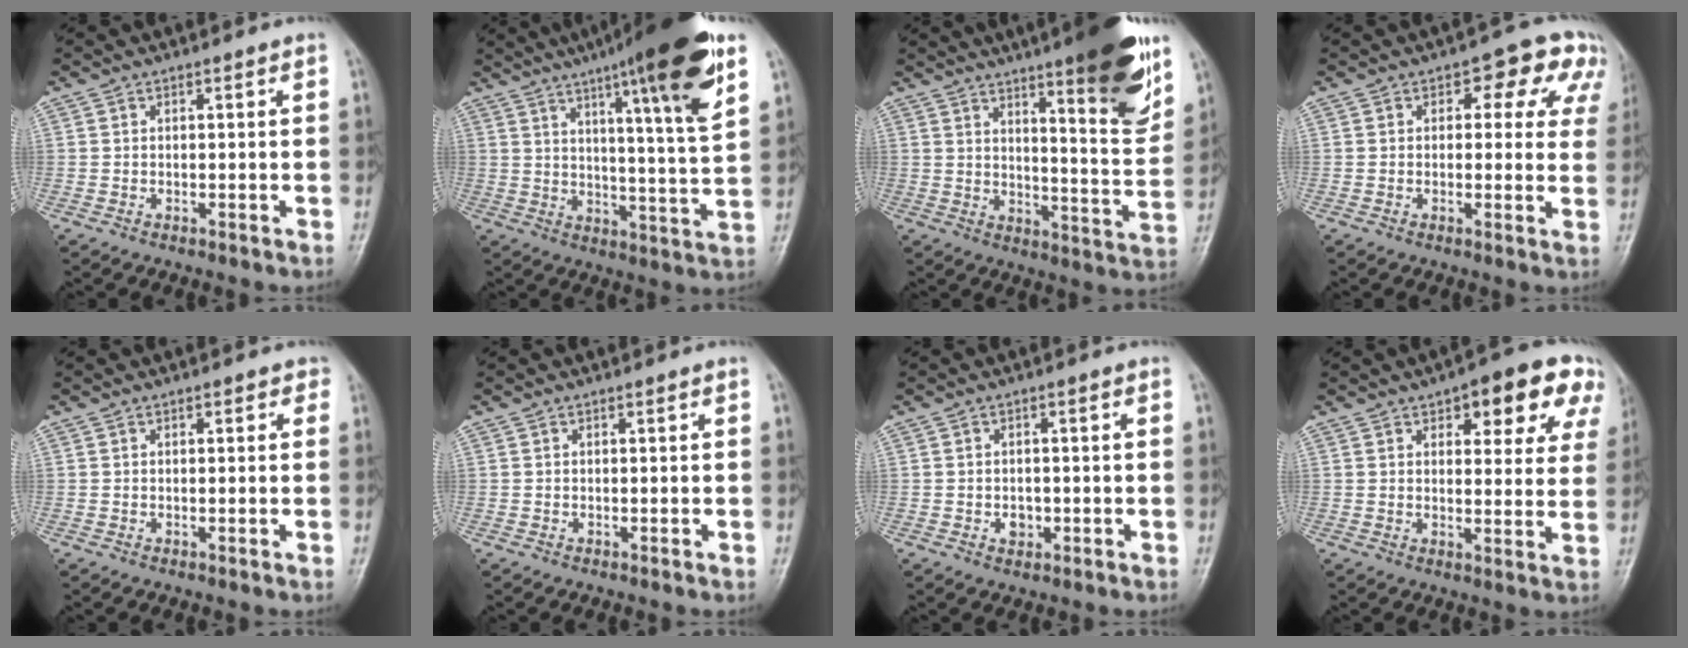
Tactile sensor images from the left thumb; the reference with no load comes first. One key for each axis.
{"total": 19.5, "fx": 10.8, "fy": 2.1, "fz": 16.1, "tx": -0.220, "ty": -0.042, "tz": 0.155}
{"total": 17.9, "fx": 10.7, "fy": 3.0, "fz": 14.0, "tx": -0.162, "ty": -0.061, "tz": 0.155}
{"total": 9.5, "fx": 4.0, "fy": 5.7, "fz": 6.5, "tx": -0.013, "ty": 0.000, "tz": 0.037}
{"total": 1.4, "fx": 0.6, "fy": 0.8, "fz": 1.0, "tx": -0.002, "ty": 0.002, "tz": 0.003}
{"total": 0.0}
{"total": 2.3, "fx": -0.6, "fy": 1.8, "fz": 1.2, "tx": -0.008, "ty": 0.003, "tz": -0.007}
{"total": 13.5, "fx": 7.0, "fy": 5.7, "fz": 10.0, "tx": -0.071, "ty": -0.016, "tz": 0.081}